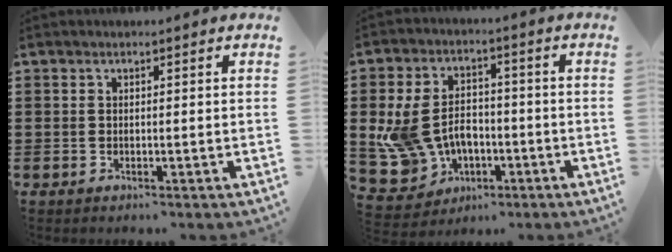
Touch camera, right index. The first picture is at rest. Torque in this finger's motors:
{"motor_torque": [1.34, 0.80, 0.35, 0.21]}